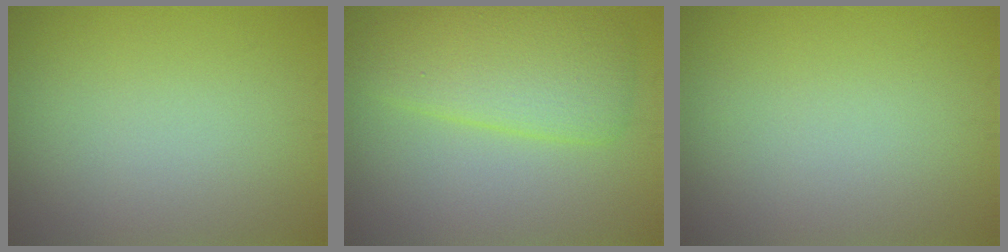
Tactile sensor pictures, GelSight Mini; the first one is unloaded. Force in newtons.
{"total": 5.4, "press": 5.4, "slide": 0.3}
{"total": 0.0}